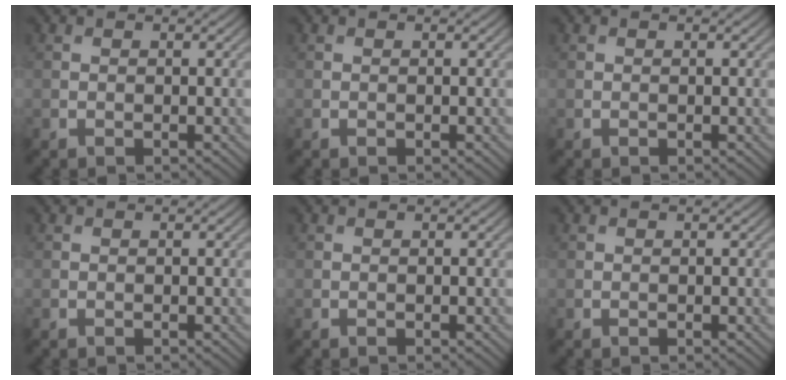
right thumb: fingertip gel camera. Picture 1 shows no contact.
{"total": 0.0}
{"total": 0.0}
{"total": 0.0}
{"total": 0.0}
{"total": 0.0}